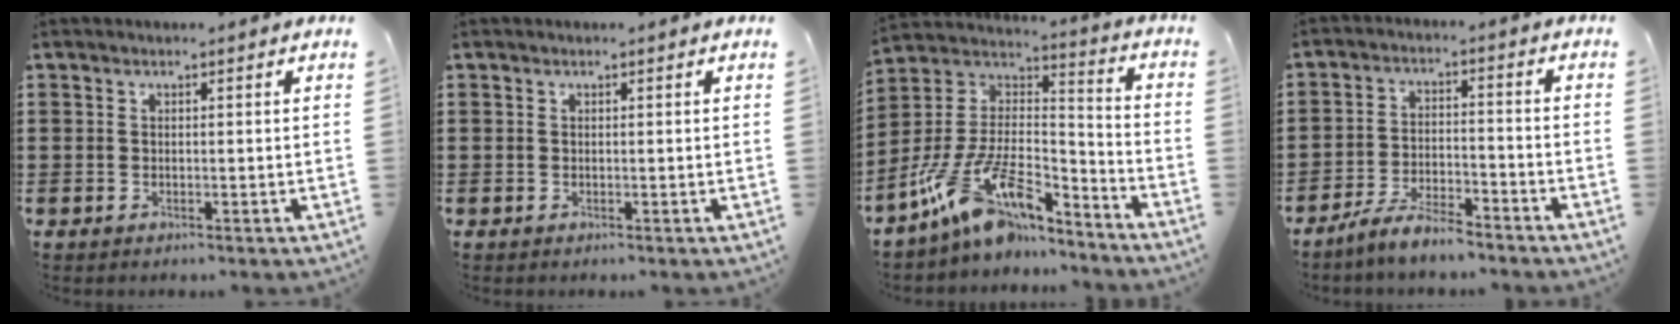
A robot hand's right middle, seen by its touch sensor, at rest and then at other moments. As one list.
[{"total": 0.0}, {"total": 12.4, "force": [-8.9, 3.7, 7.9], "torque": [-0.174, 0.000, -0.175]}, {"total": 5.7, "force": [-5.2, 0.7, 2.2], "torque": [-0.056, -0.001, -0.104]}]